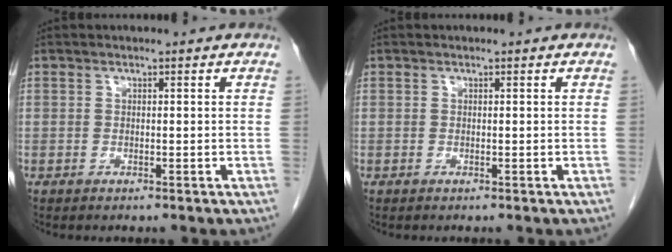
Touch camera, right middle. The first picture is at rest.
{"total": 0.0}